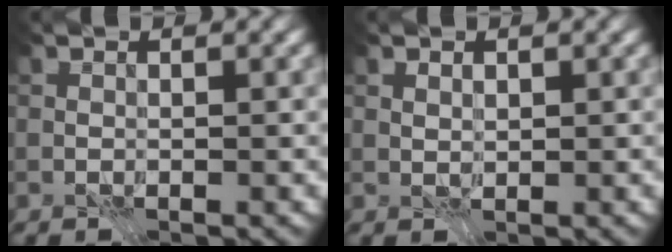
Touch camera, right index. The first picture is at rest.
{"total": 0.7, "force": [0.4, 0.4, 0.4], "torque": [-0.007, -0.002, 0.008]}